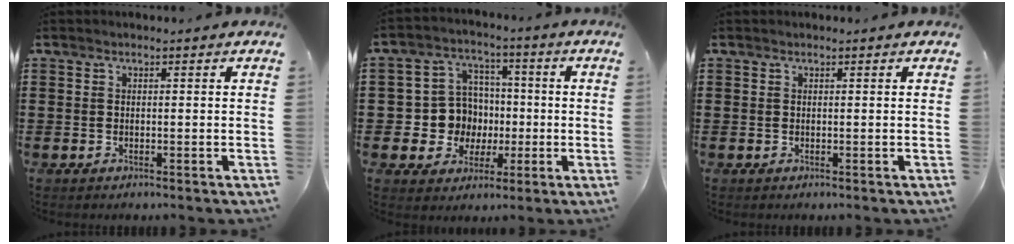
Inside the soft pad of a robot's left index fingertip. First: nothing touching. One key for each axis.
{"total": 8.8, "fx": 0.2, "fy": 8.5, "fz": 2.3, "tx": -0.077, "ty": 0.011, "tz": 0.015}
{"total": 0.0}